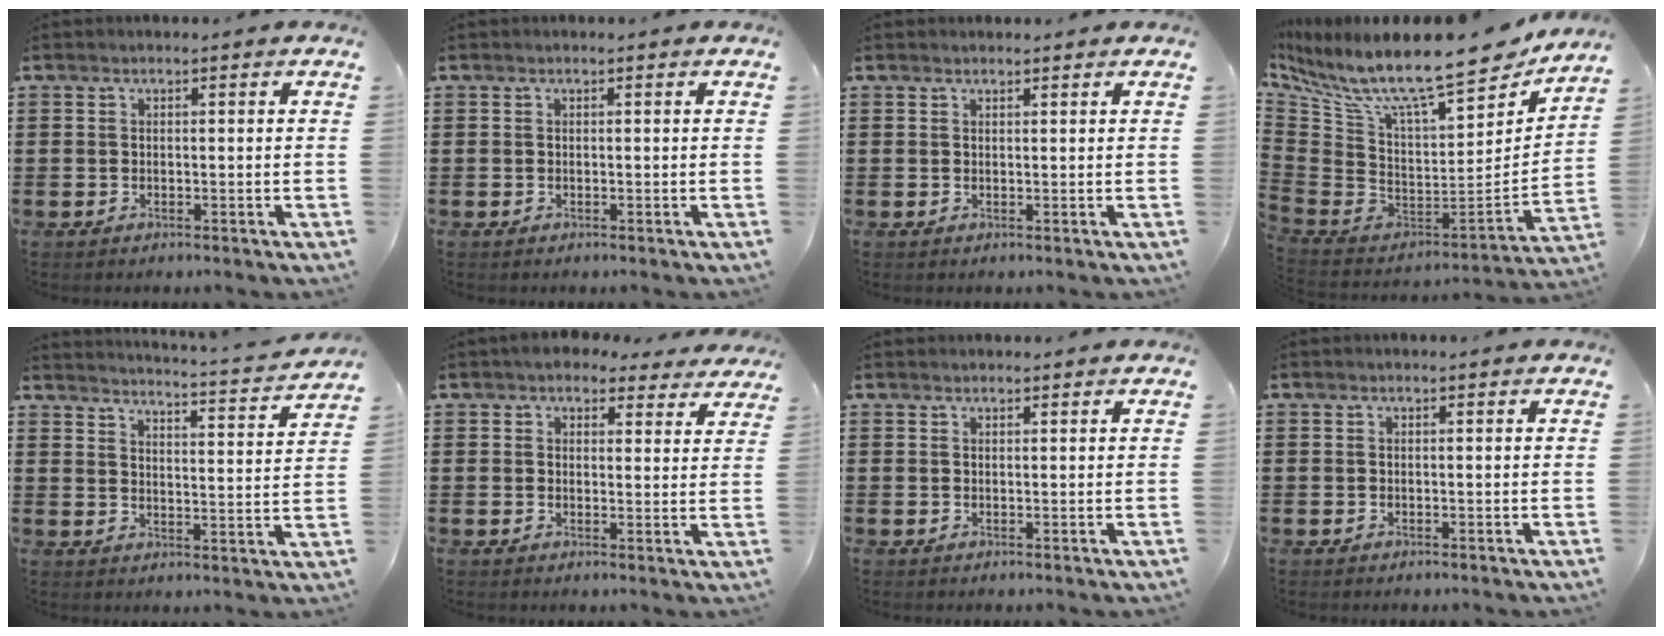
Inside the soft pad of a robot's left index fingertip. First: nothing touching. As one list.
[{"total": 0.0}, {"total": 0.8, "force": [0.8, 0.2, 0.1], "torque": [-0.003, 0.001, 0.015]}, {"total": 12.6, "force": [9.8, 2.0, 7.8], "torque": [-0.154, -0.079, 0.157]}, {"total": 2.8, "force": [2.6, -0.7, 0.7], "torque": [-0.024, -0.037, 0.032]}, {"total": 4.1, "force": [3.7, 1.6, 1.0], "torque": [-0.025, -0.008, 0.068]}, {"total": 1.0, "force": [1.0, 0.2, 0.0], "torque": [-0.002, 0.001, 0.019]}, {"total": 0.0}]